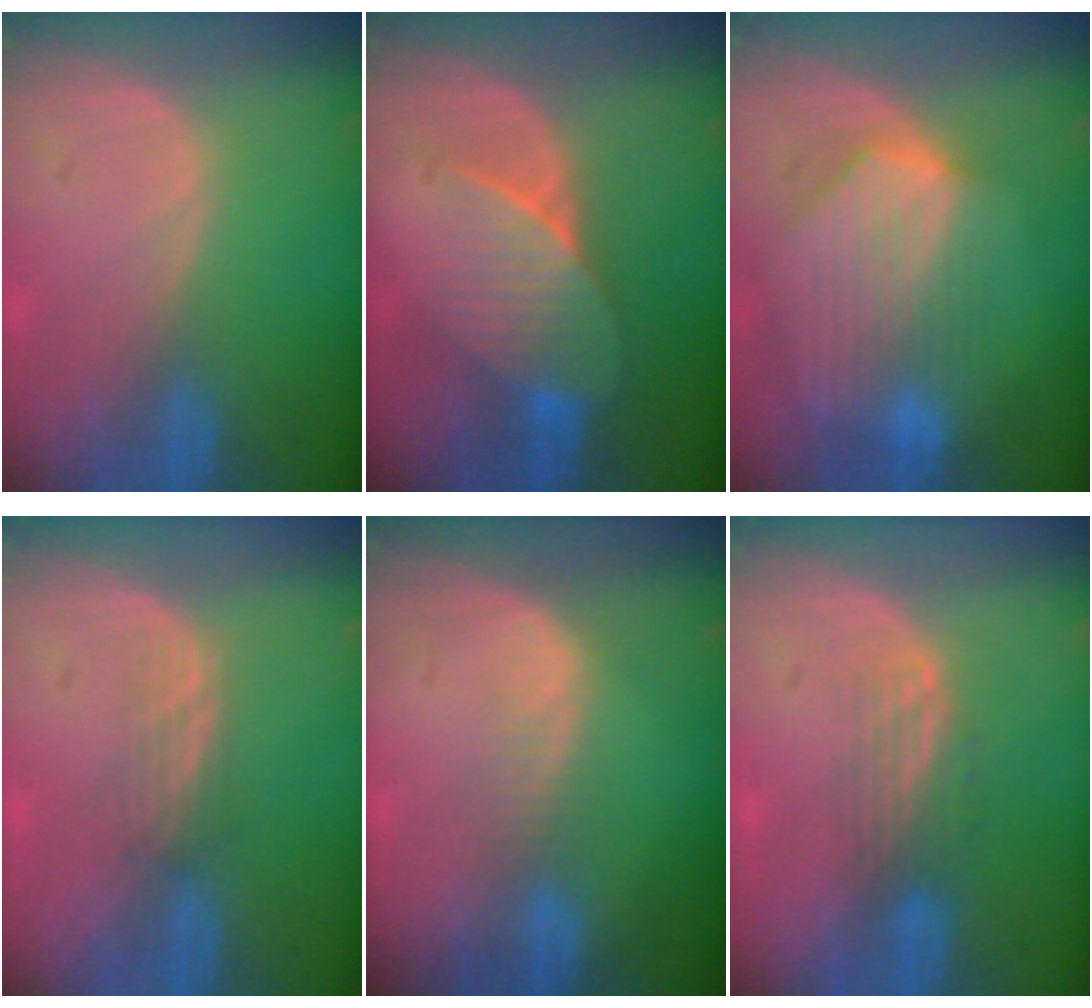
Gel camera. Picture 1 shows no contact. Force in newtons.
{"total": 7.1, "press": 6.5, "slide": 2.8}
{"total": 8.8, "press": 7.9, "slide": 3.9}
{"total": 2.2, "press": 2.2, "slide": 0.4}
{"total": 2.4, "press": 2.4, "slide": 0.2}
{"total": 3.4, "press": 2.9, "slide": 1.8}